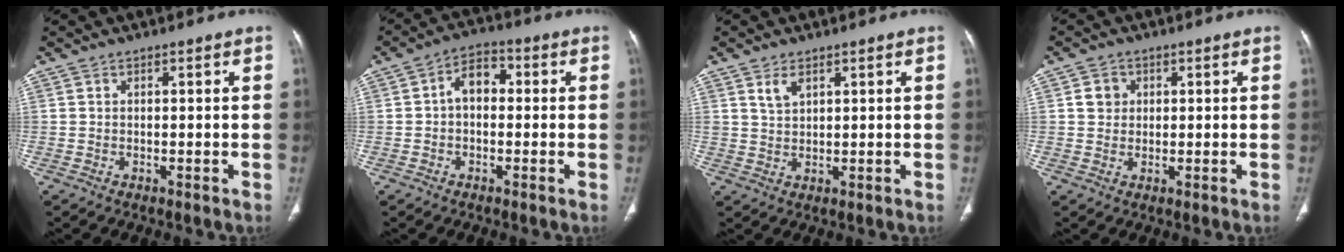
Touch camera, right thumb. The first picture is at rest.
{"total": 5.6, "force": [0.0, 3.9, 4.1], "torque": [-0.047, 0.023, -0.014]}
{"total": 3.0, "force": [1.8, 1.6, 1.8], "torque": [-0.030, -0.009, 0.040]}
{"total": 3.1, "force": [0.8, 2.8, 1.1], "torque": [-0.004, 0.000, 0.013]}